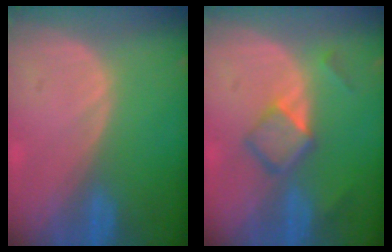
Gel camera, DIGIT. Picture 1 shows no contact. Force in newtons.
{"total": 5.0, "press": 4.6, "slide": 1.9}